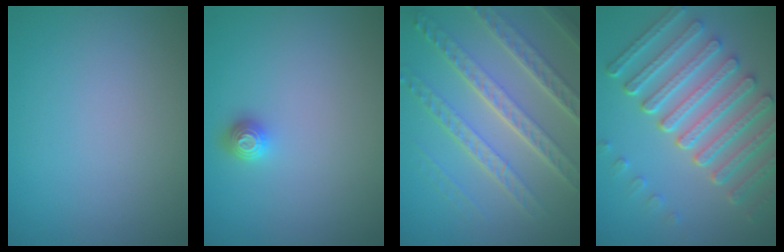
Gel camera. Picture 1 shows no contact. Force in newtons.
{"total": 1.4, "press": 1.2, "slide": 0.5}
{"total": 7.2, "press": 5.0, "slide": 5.1}
{"total": 7.9, "press": 6.0, "slide": 5.2}